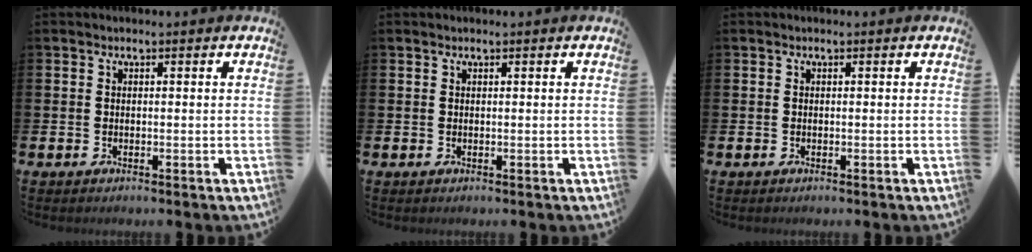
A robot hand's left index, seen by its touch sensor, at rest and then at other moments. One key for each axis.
{"total": 0.0}
{"total": 0.0}